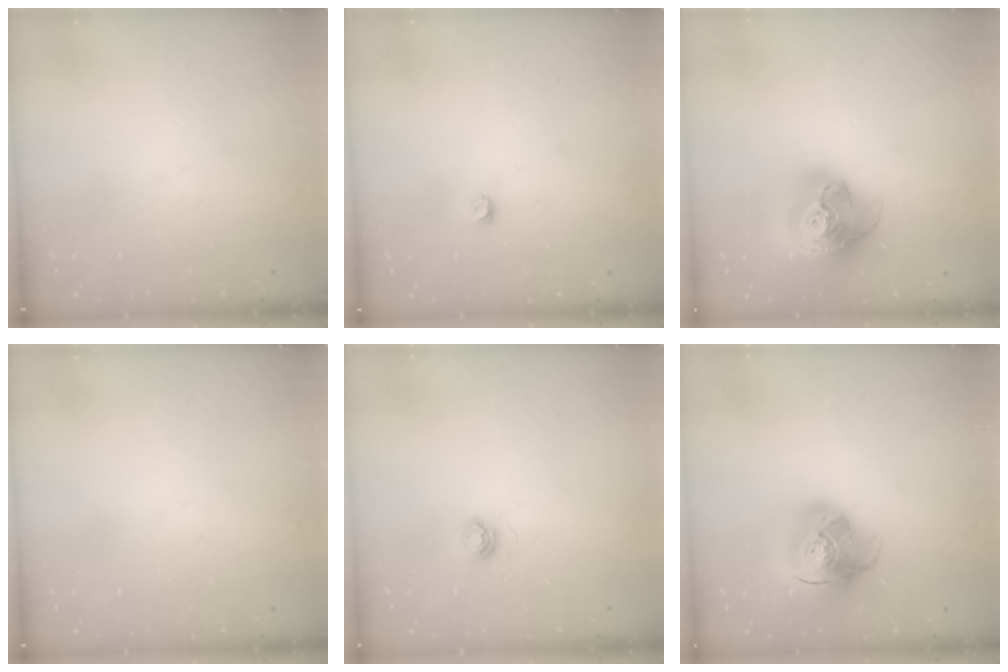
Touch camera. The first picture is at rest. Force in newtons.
{"total": 3.0, "press": 3.0, "slide": 0.4}
{"total": 21.4, "press": 21.3, "slide": 2.3}
{"total": 0.7, "press": 0.7, "slide": 0.3}
{"total": 4.7, "press": 4.7, "slide": 0.3}
{"total": 16.0, "press": 15.9, "slide": 1.8}